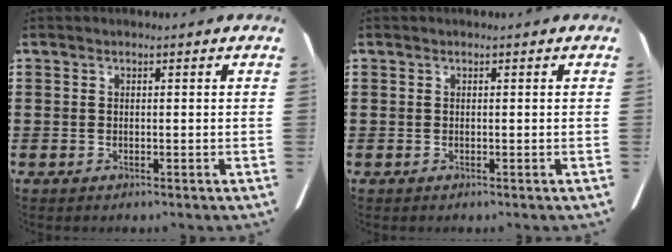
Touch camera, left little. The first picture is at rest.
{"total": 0.0}